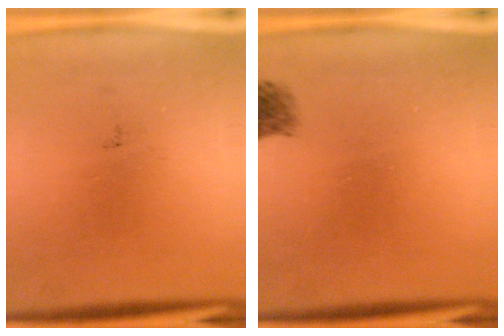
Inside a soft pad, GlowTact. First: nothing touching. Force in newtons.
{"total": 1.9}